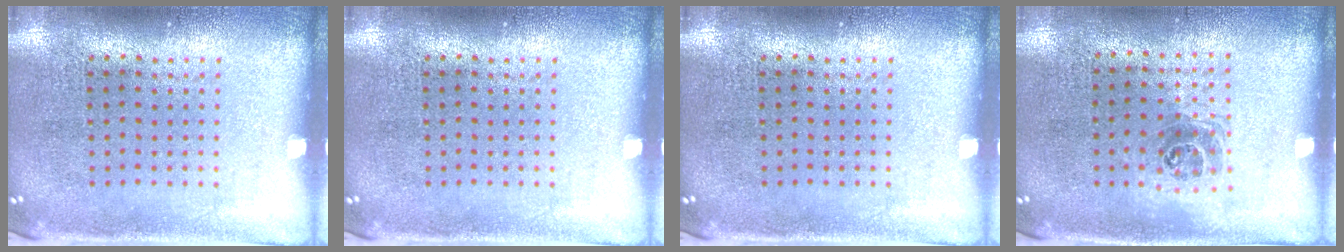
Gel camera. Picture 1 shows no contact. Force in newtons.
{"total": 0.0}
{"total": 0.0}
{"total": 1.0, "press": 1.0, "slide": 0.4}